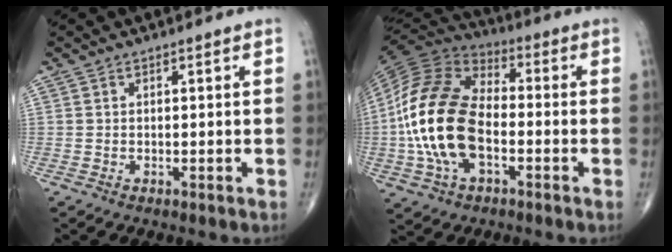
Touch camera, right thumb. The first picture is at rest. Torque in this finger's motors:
{"motor_torque": [0.54, 0.74, 2.12, -0.32, 0.25]}